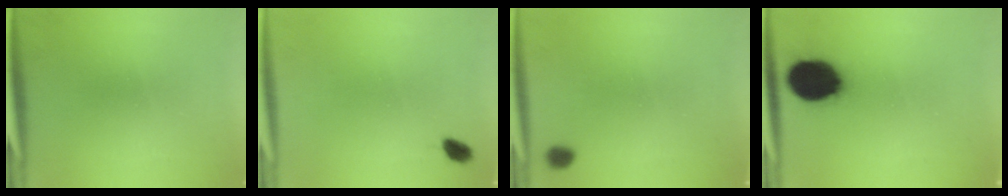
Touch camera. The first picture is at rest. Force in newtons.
{"total": 1.9}
{"total": 2.9}
{"total": 15.5}